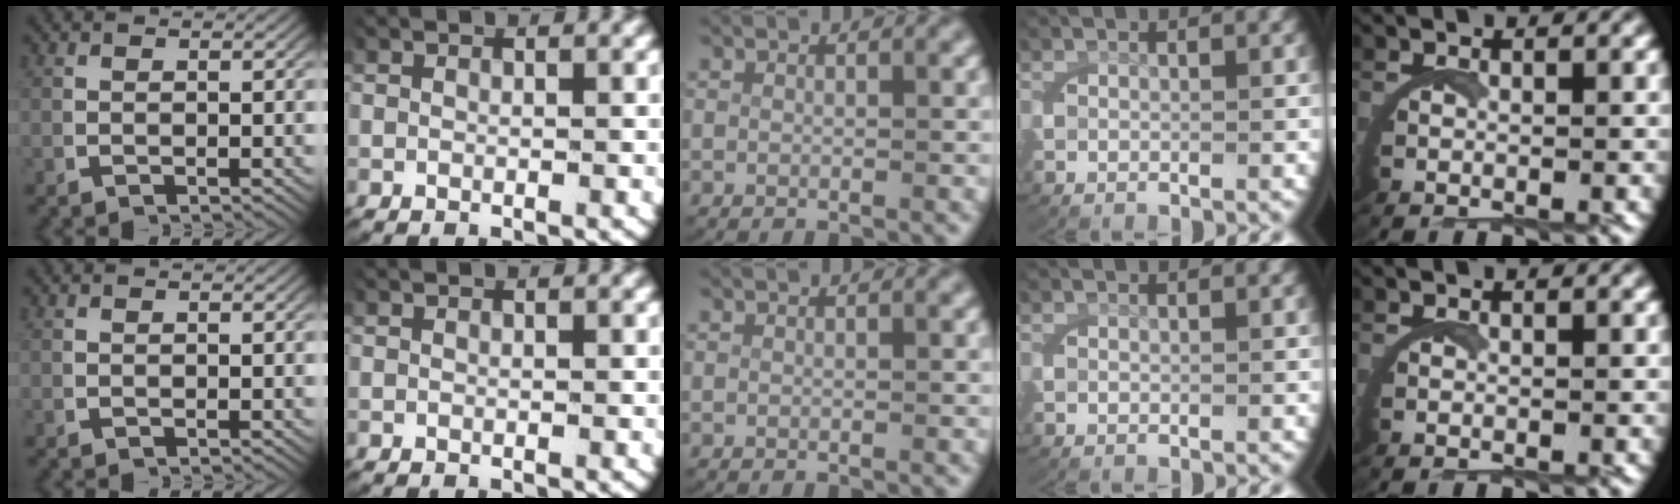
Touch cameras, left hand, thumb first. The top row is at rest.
{}